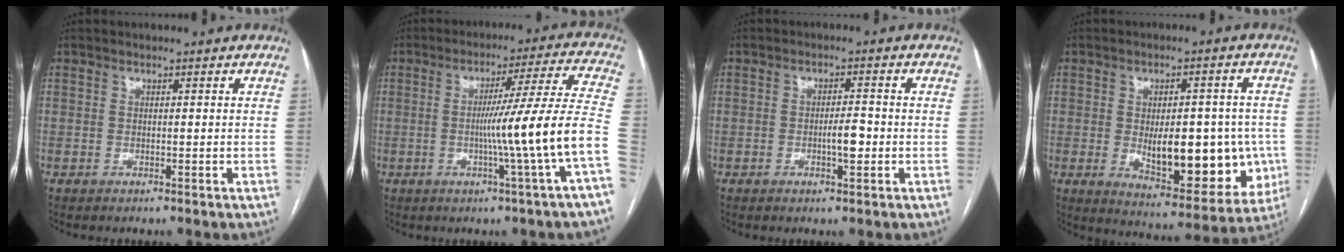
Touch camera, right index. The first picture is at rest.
{"total": 14.2, "force": [-3.3, -3.1, 13.4], "torque": [-0.190, 0.000, -0.053]}
{"total": 3.2, "force": [-0.8, 0.7, 3.0], "torque": [-0.050, 0.001, -0.010]}
{"total": 16.7, "force": [-2.2, 7.2, 14.9], "torque": [-0.190, 0.004, -0.003]}